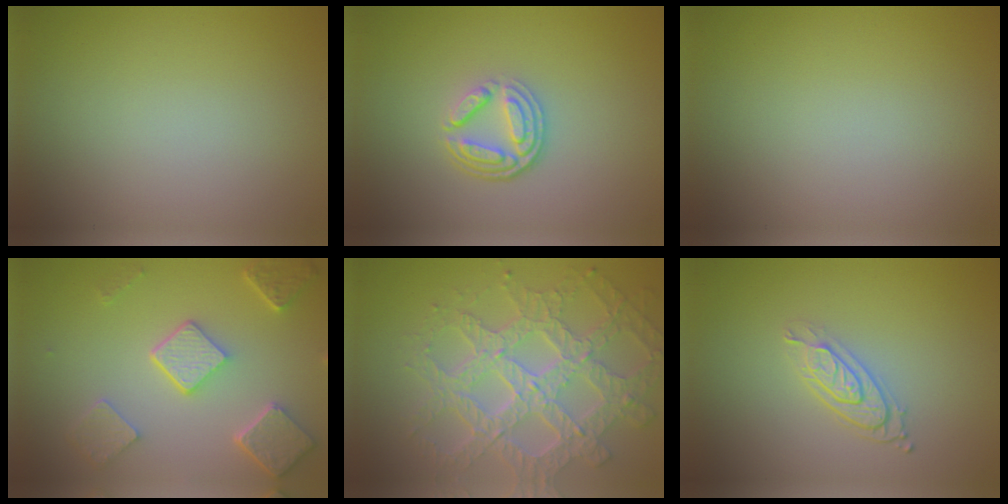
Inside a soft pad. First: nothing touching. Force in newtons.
{"total": 4.0, "press": 2.9, "slide": 2.7}
{"total": 0.0}
{"total": 5.3, "press": 4.2, "slide": 3.3}
{"total": 7.7, "press": 5.8, "slide": 5.0}
{"total": 3.2, "press": 2.3, "slide": 2.3}